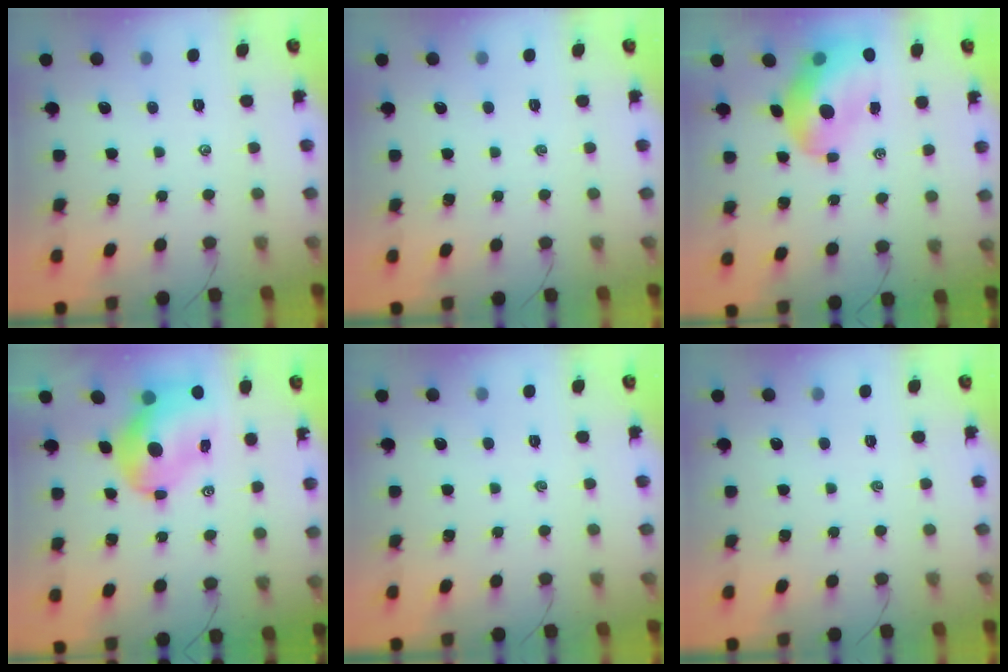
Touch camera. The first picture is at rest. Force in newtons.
{"total": 0.0}
{"total": 13.8, "press": 13.2, "slide": 3.8}
{"total": 10.8, "press": 10.3, "slide": 3.1}
{"total": 0.0}
{"total": 0.0}